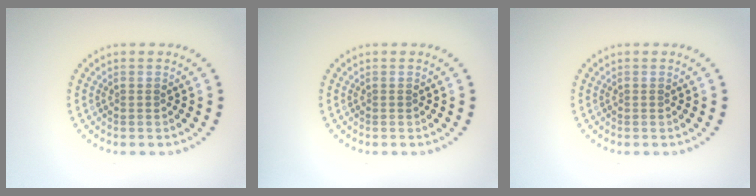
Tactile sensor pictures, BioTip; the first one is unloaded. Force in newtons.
{"total": 0.0}
{"total": 0.0}